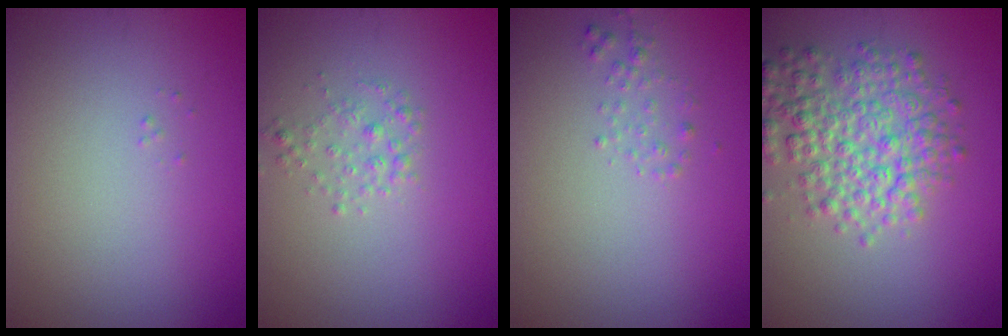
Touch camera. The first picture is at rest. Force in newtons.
{"total": 1.3, "press": 1.3, "slide": 0.0}
{"total": 1.0, "press": 1.0, "slide": 0.1}
{"total": 5.4, "press": 5.4, "slide": 0.2}